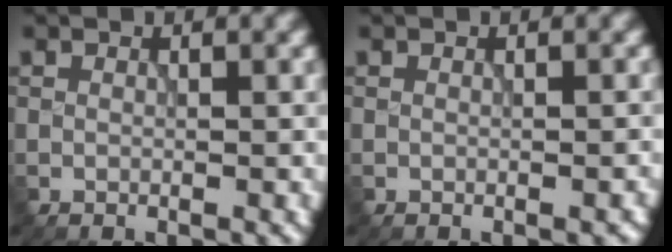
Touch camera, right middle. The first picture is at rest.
{"total": 0.6, "force": [-0.4, 0.2, 0.5], "torque": [-0.008, -0.001, -0.003]}